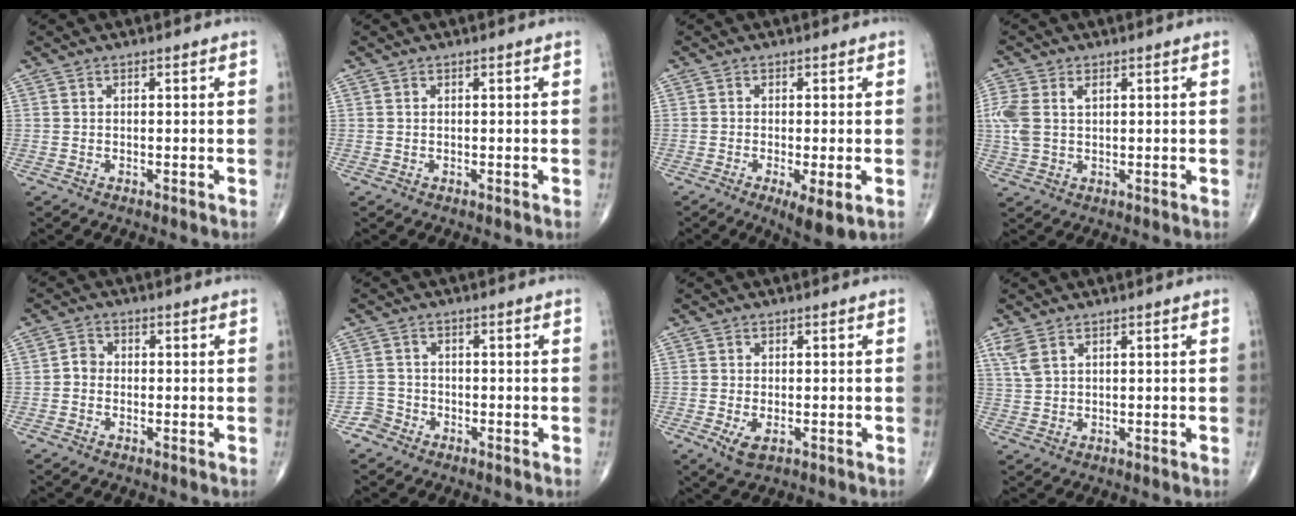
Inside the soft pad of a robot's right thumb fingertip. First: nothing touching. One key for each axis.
{"total": 0.0}
{"total": 5.8, "fx": -2.0, "fy": 1.4, "fz": 5.2, "tx": -0.087, "ty": -0.018, "tz": -0.031}
{"total": 6.8, "fx": 1.4, "fy": 4.3, "fz": 5.2, "tx": -0.140, "ty": 0.015, "tz": 0.033}
{"total": 2.2, "fx": -0.5, "fy": 1.9, "fz": 1.1, "tx": -0.009, "ty": 0.006, "tz": -0.018}
{"total": 2.4, "fx": -1.6, "fy": 1.7, "fz": -0.3, "tx": 0.011, "ty": 0.009, "tz": -0.038}
{"total": 3.2, "fx": -1.1, "fy": 1.5, "fz": 2.6, "tx": -0.051, "ty": -0.008, "tz": -0.016}
{"total": 3.2, "fx": 1.9, "fy": 1.5, "fz": 2.2, "tx": -0.056, "ty": 0.005, "tz": 0.050}